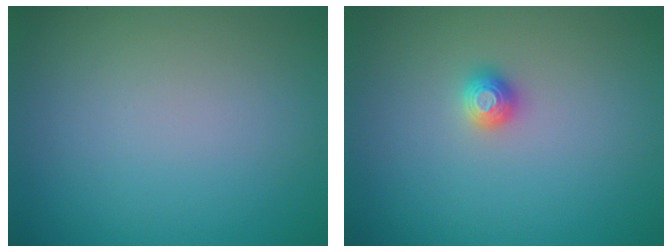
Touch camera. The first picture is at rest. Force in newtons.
{"total": 1.1, "press": 1.1, "slide": 0.2}